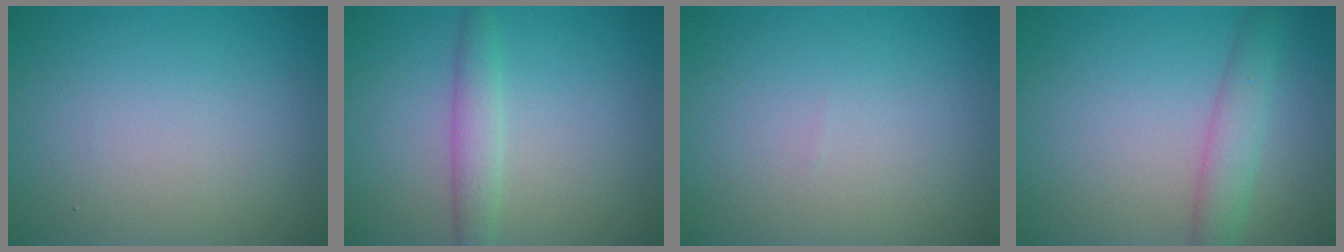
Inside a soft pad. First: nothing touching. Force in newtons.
{"total": 2.4, "press": 2.4, "slide": 0.1}
{"total": 0.0}
{"total": 2.9, "press": 2.9, "slide": 0.1}